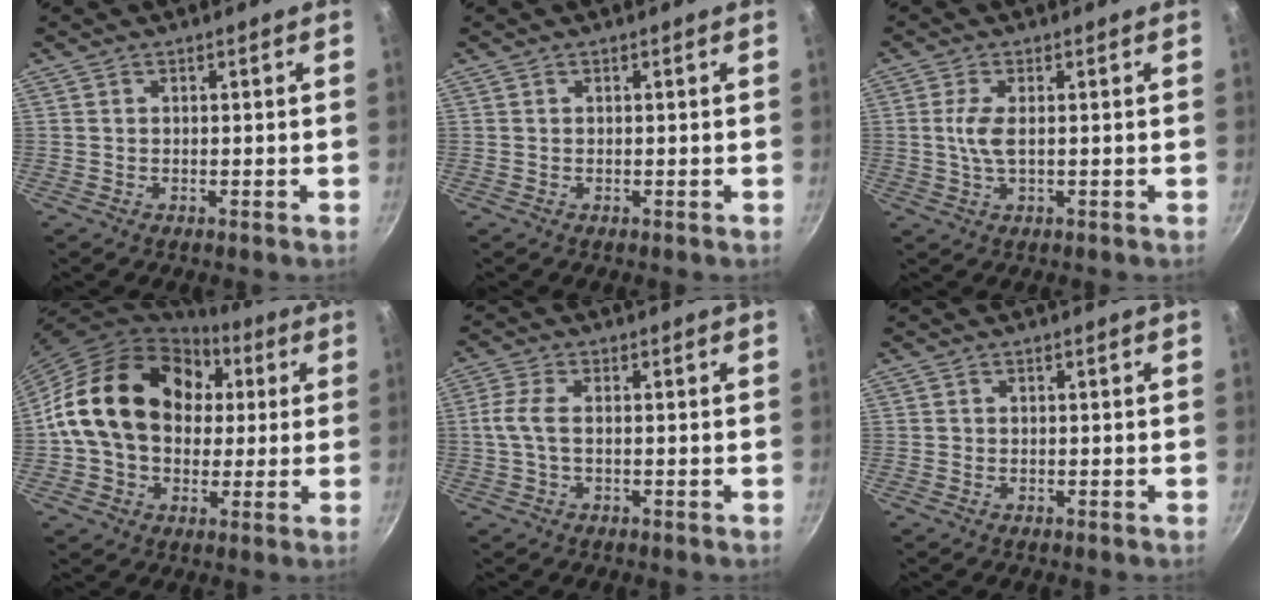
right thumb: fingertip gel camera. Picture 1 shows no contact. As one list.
[{"total": 0.0}, {"total": 3.9, "force": [0.2, 1.3, 3.7], "torque": [-0.088, 0.002, 0.003]}, {"total": 21.8, "force": [3.6, 16.3, 14.0], "torque": [-0.219, 0.028, 0.053]}, {"total": 4.4, "force": [-0.2, 1.9, 3.9], "torque": [-0.098, 0.010, -0.011]}, {"total": 0.0}]